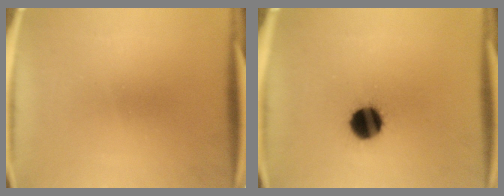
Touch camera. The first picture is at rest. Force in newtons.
{"total": 10.3}